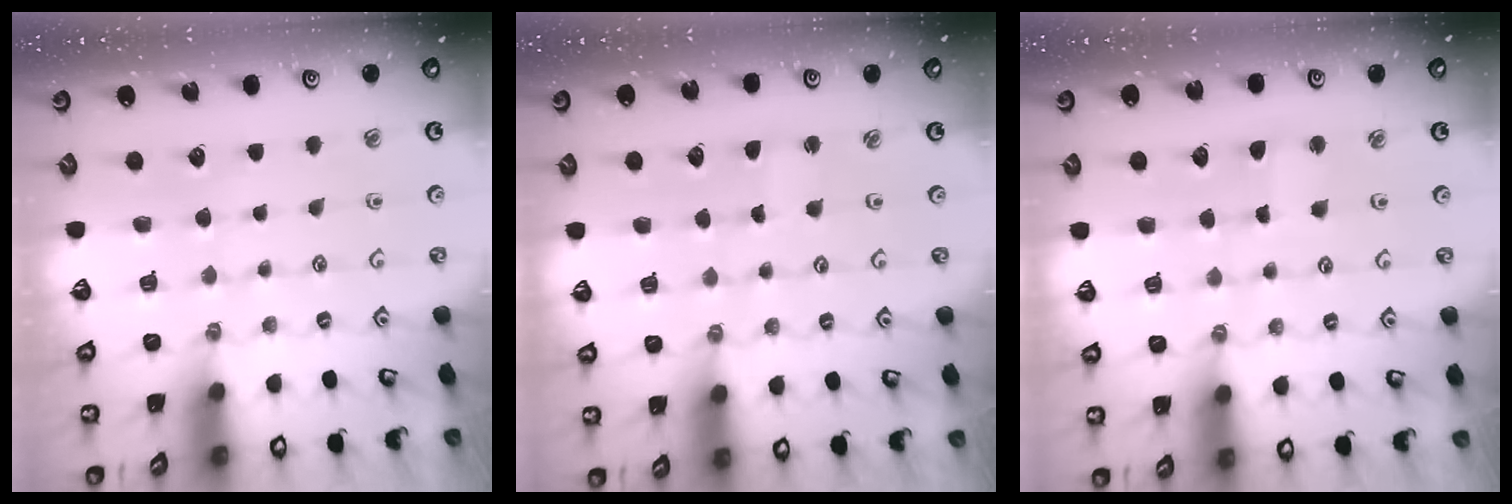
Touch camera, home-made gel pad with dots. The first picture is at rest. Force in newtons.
{"total": 1.3, "press": 1.2, "slide": 0.1}
{"total": 2.9, "press": 2.9, "slide": 0.3}